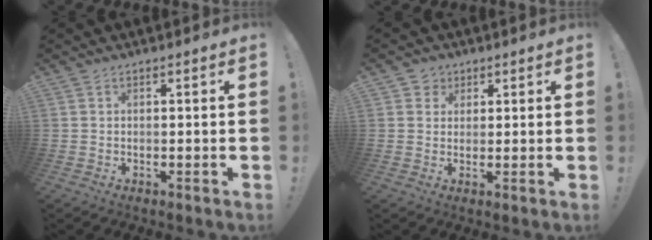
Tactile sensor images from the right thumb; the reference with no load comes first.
{"total": 3.3, "force": [1.4, 3.0, 0.6], "torque": [-0.003, -0.005, 0.022]}